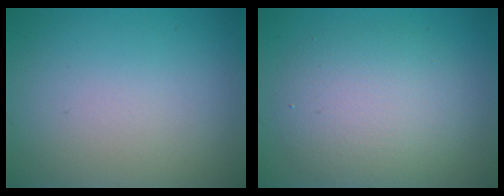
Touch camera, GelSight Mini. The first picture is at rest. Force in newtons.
{"total": 5.4, "press": 5.4, "slide": 0.3}